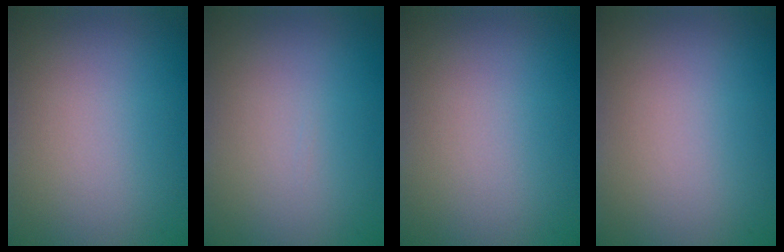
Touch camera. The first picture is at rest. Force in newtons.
{"total": 0.0}
{"total": 0.0}
{"total": 0.0}